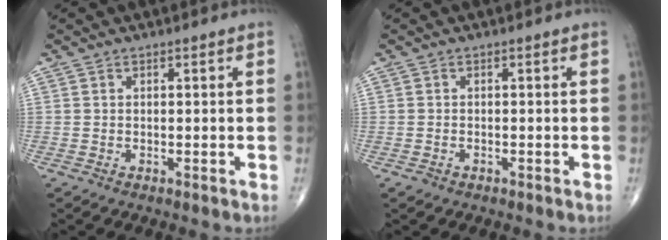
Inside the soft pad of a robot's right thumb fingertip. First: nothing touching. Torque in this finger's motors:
{"motor_torque": [0.26, 0.03, -0.26, -0.21, 0.04]}